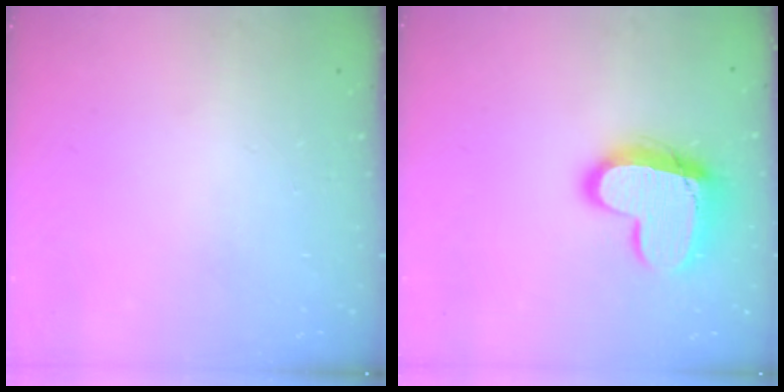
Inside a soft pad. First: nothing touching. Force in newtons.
{"total": 16.6, "press": 16.5, "slide": 1.4}